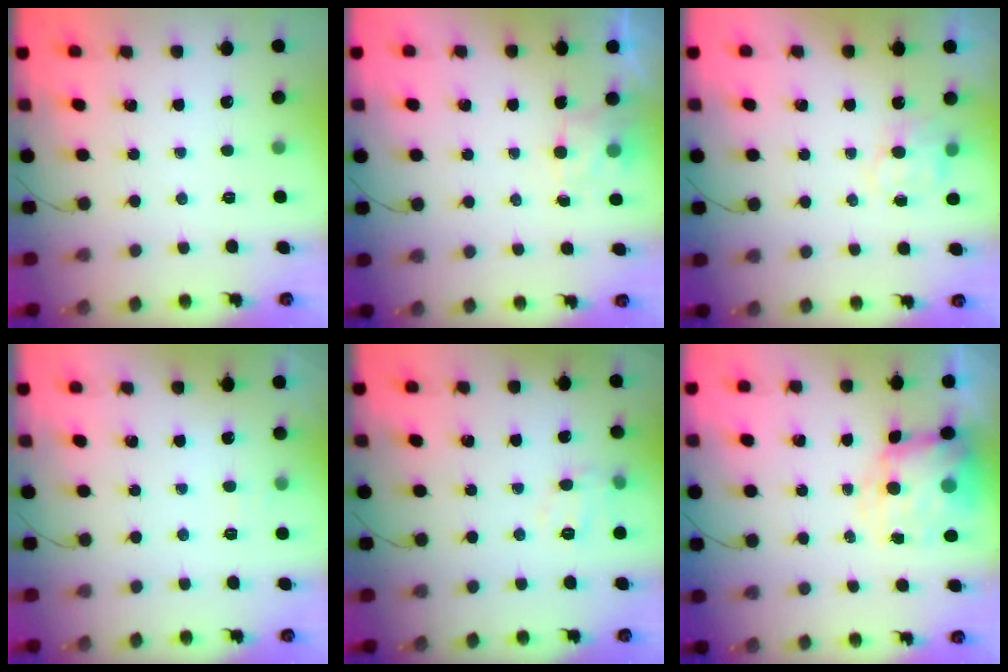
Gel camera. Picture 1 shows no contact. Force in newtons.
{"total": 2.5, "press": 2.1, "slide": 1.4}
{"total": 5.6, "press": 5.5, "slide": 0.5}
{"total": 2.6, "press": 2.1, "slide": 1.5}
{"total": 6.4, "press": 6.4, "slide": 0.9}
{"total": 8.6, "press": 8.3, "slide": 2.2}